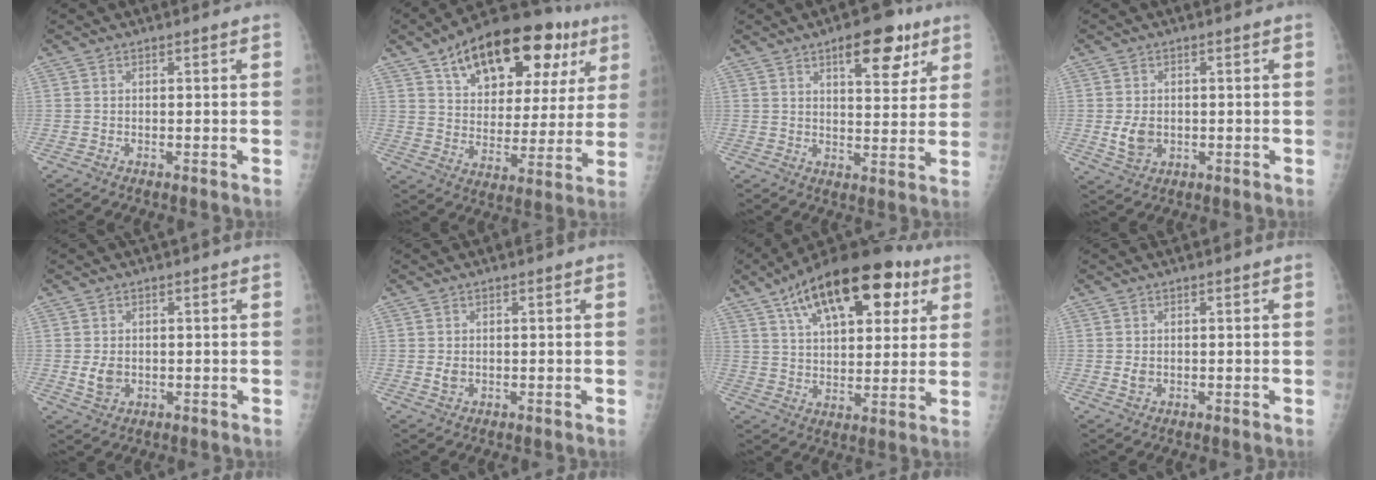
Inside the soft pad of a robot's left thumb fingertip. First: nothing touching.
{"total": 25.3, "force": [13.2, 12.9, 17.3], "torque": [-0.223, -0.004, 0.200]}
{"total": 10.7, "force": [5.9, 4.7, 7.6], "torque": [-0.072, -0.025, 0.080]}
{"total": 4.8, "force": [-0.5, 3.6, 3.0], "torque": [-0.045, -0.005, 0.000]}
{"total": 3.6, "force": [-0.2, 2.8, 2.3], "torque": [-0.036, -0.004, 0.002]}
{"total": 1.9, "force": [0.0, 1.5, 1.2], "torque": [-0.015, -0.001, 0.003]}
{"total": 22.2, "force": [10.9, 10.7, 16.2], "torque": [-0.229, -0.007, 0.172]}
{"total": 1.8, "force": [0.0, 1.4, 1.1], "torque": [-0.014, -0.001, 0.003]}